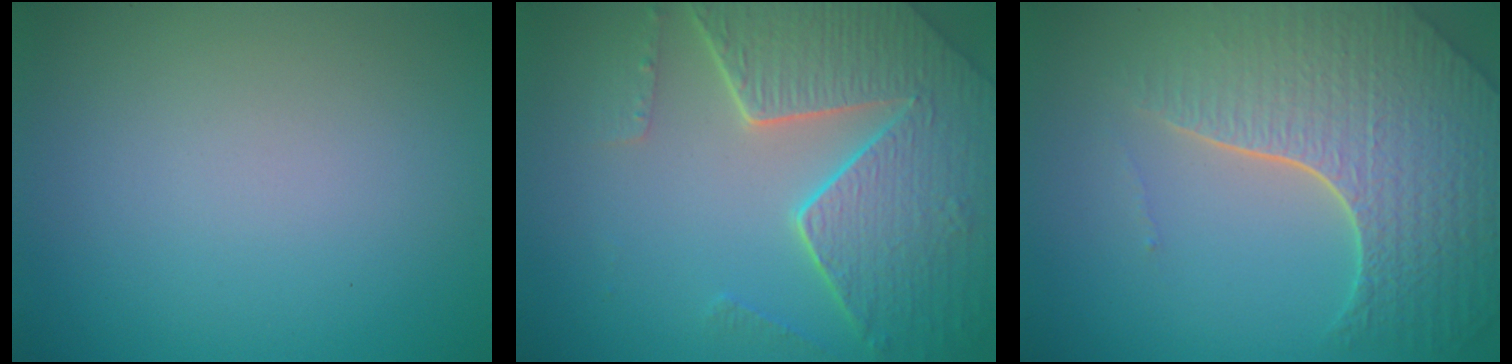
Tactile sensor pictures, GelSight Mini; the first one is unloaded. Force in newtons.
{"total": 8.1, "press": 5.9, "slide": 5.6}
{"total": 8.2, "press": 5.8, "slide": 5.8}